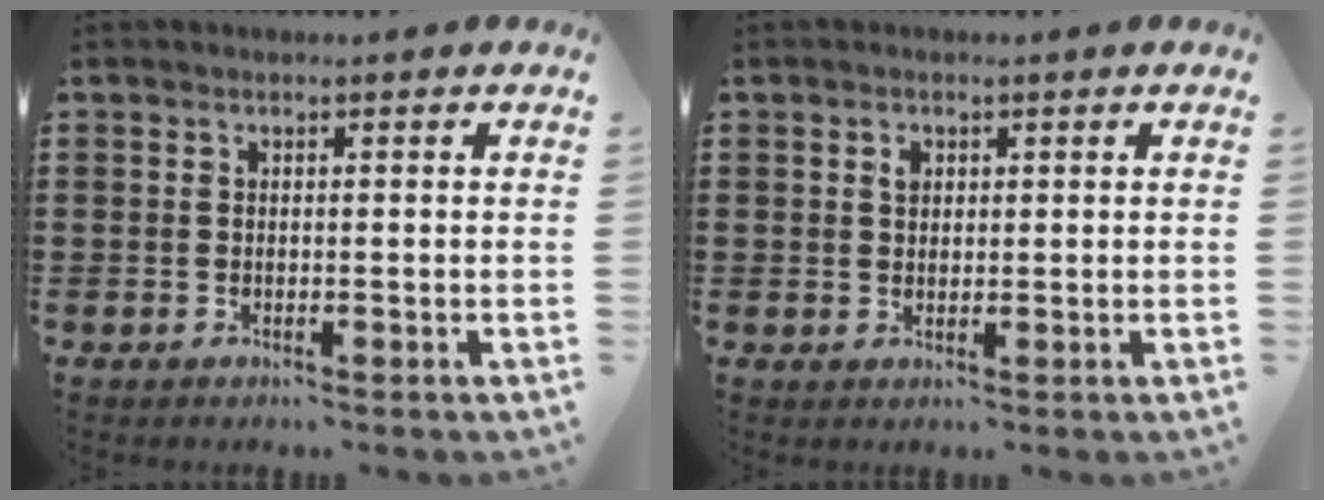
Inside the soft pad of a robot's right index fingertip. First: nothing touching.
{"total": 1.5, "force": [0.7, 1.1, 0.9], "torque": [-0.020, 0.006, 0.012]}